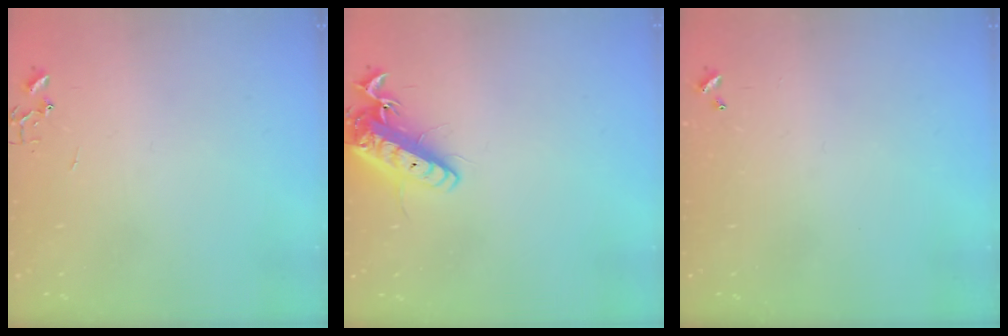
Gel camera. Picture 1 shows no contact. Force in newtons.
{"total": 13.9, "press": 13.7, "slide": 2.5}
{"total": 0.0}